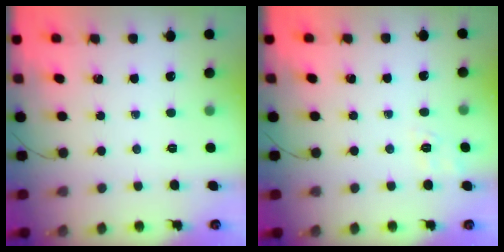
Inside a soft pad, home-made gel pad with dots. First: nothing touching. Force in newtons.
{"total": 3.6, "press": 3.1, "slide": 1.8}